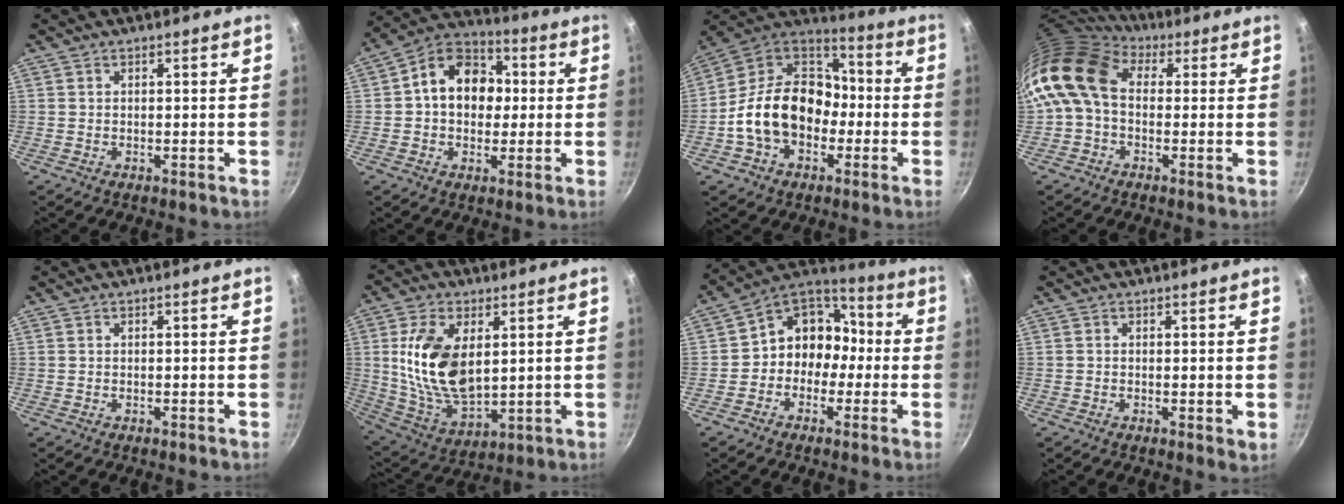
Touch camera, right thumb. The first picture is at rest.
{"total": 13.6, "force": [1.2, 10.5, 8.5], "torque": [-0.094, 0.025, -0.001]}
{"total": 20.1, "force": [-3.7, 15.0, 13.0], "torque": [-0.191, 0.061, -0.074]}
{"total": 12.0, "force": [1.6, 8.7, 8.0], "torque": [-0.137, 0.016, 0.006]}
{"total": 0.0}
{"total": 16.3, "force": [3.1, 9.3, 13.0], "torque": [-0.235, -0.022, 0.072]}
{"total": 11.4, "force": [-1.9, 9.8, 5.5], "torque": [-0.033, 0.055, -0.052]}
{"total": 1.2, "force": [0.2, 0.4, 1.1], "torque": [-0.017, -0.005, 0.001]}